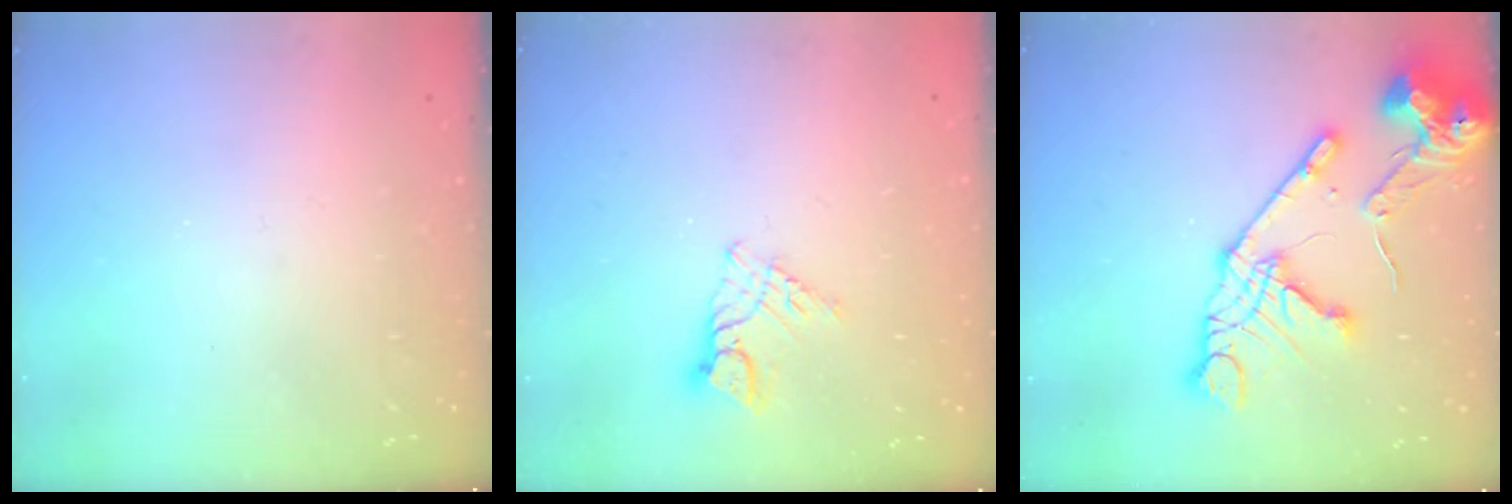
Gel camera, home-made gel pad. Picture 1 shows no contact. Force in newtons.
{"total": 6.9, "press": 6.9, "slide": 0.5}
{"total": 18.1, "press": 18.0, "slide": 2.2}